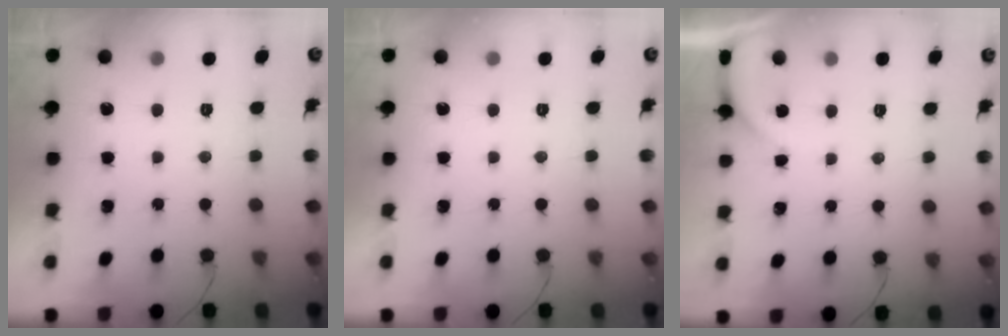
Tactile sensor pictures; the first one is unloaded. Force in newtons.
{"total": 0.0}
{"total": 2.0, "press": 2.0, "slide": 0.2}